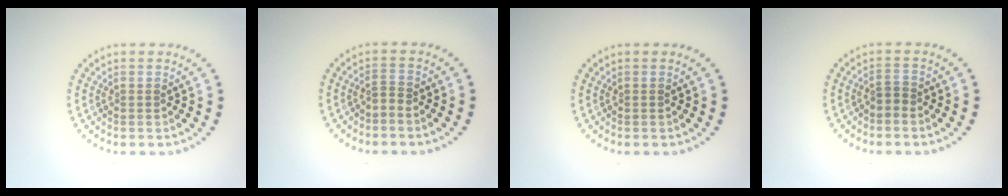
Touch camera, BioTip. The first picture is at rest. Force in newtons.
{"total": 0.9, "press": 0.3, "slide": 0.9}
{"total": 0.0}
{"total": 1.2, "press": 1.0, "slide": 0.8}